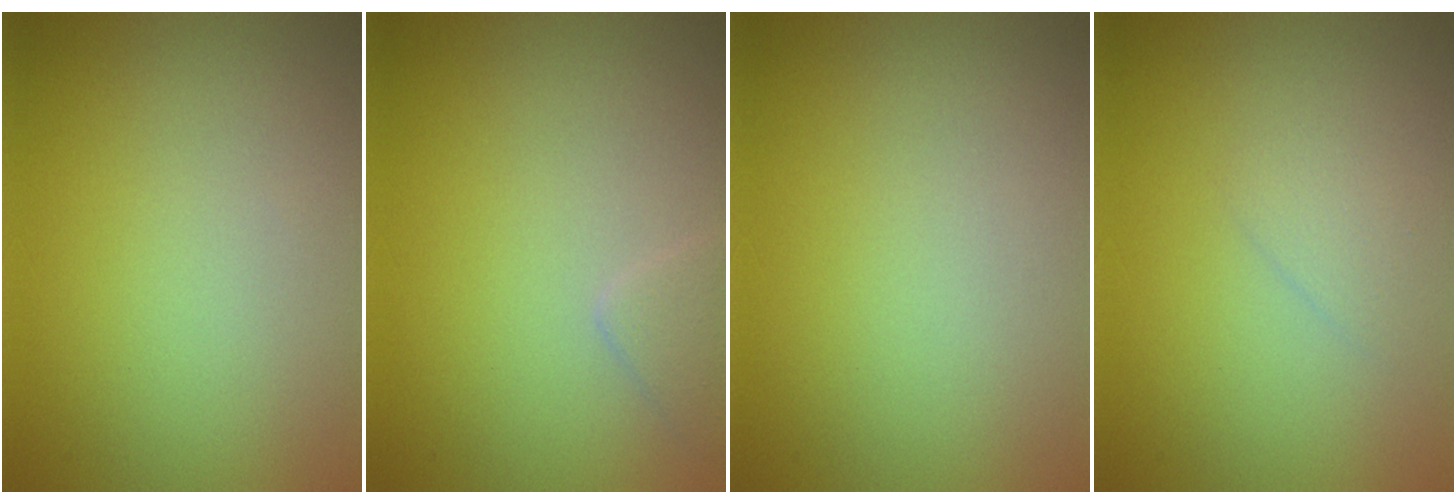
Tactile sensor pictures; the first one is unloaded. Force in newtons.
{"total": 1.3, "press": 1.3, "slide": 0.1}
{"total": 0.0}
{"total": 1.0, "press": 1.0, "slide": 0.1}